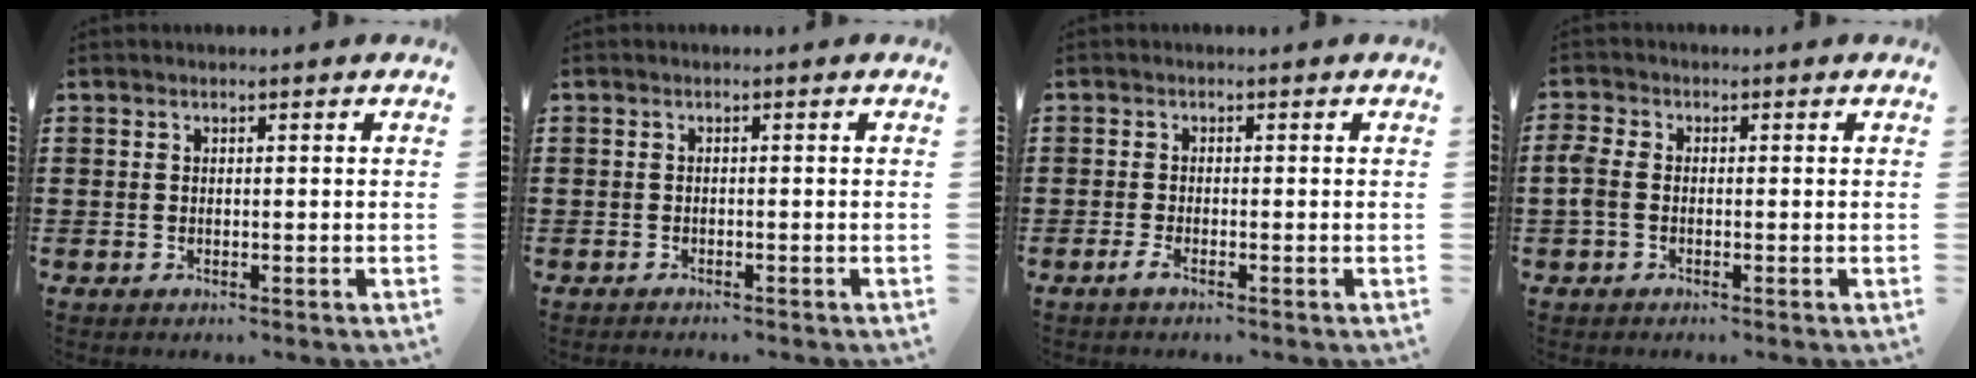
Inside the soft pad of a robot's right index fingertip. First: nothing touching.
{"total": 0.9, "force": [-0.8, 0.2, -0.2], "torque": [0.003, 0.003, -0.020]}
{"total": 1.2, "force": [-0.9, 0.0, 0.9], "torque": [-0.023, -0.007, -0.018]}
{"total": 2.4, "force": [-0.7, 1.5, 1.7], "torque": [-0.056, -0.005, -0.020]}